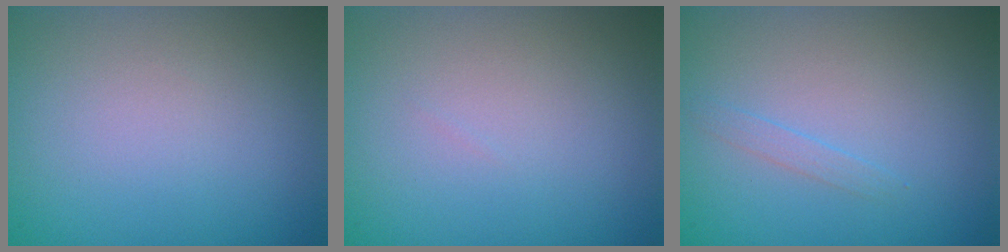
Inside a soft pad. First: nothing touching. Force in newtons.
{"total": 0.0}
{"total": 0.8, "press": 0.8, "slide": 0.1}